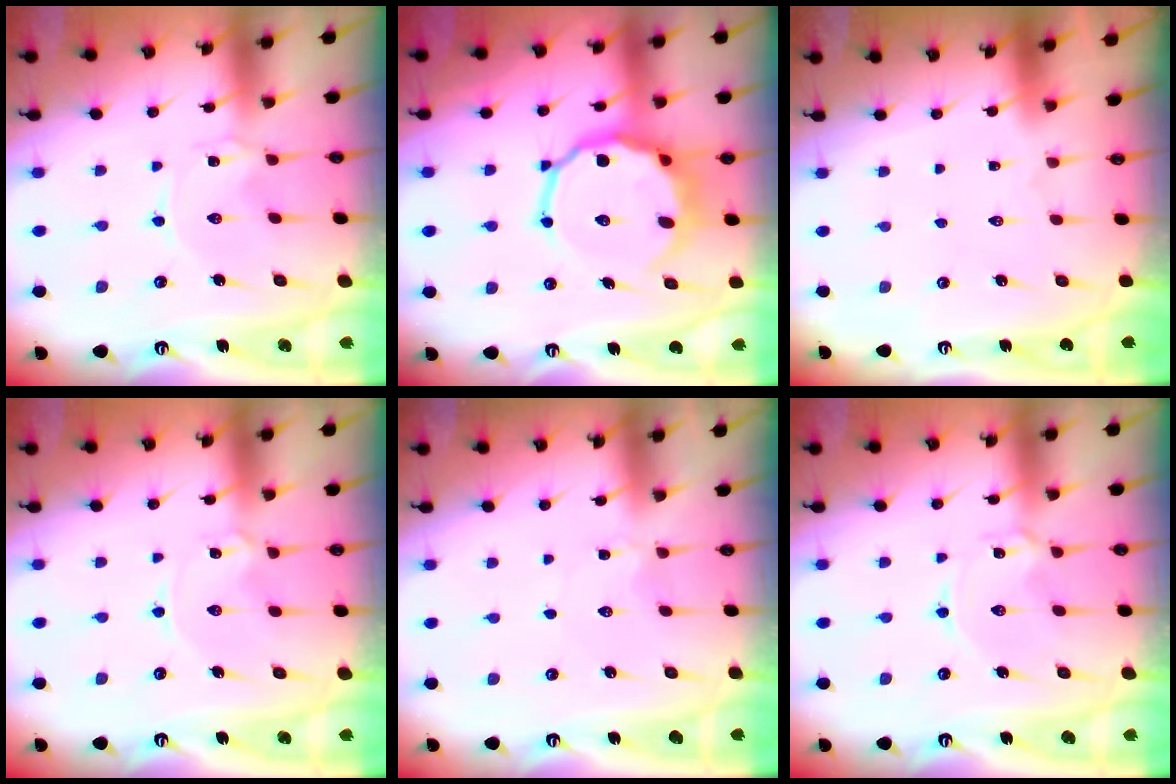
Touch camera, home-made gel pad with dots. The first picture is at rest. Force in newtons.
{"total": 13.1, "press": 12.7, "slide": 3.2}
{"total": 1.6, "press": 1.6, "slide": 0.1}
{"total": 1.4, "press": 1.3, "slide": 0.1}
{"total": 2.5, "press": 2.5, "slide": 0.3}
{"total": 1.9, "press": 1.9, "slide": 0.4}